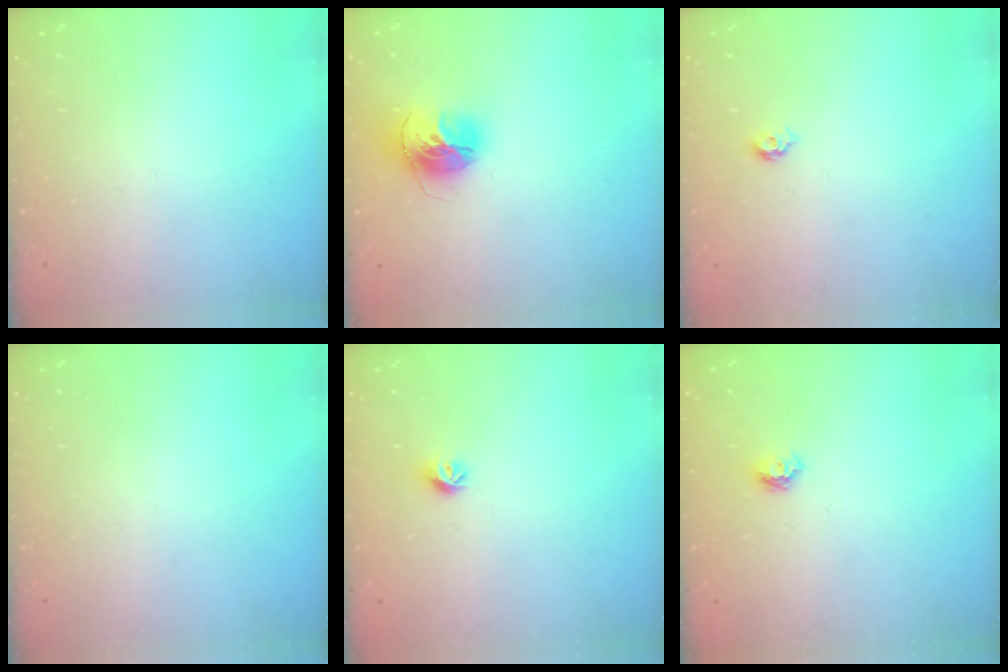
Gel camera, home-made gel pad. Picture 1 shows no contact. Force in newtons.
{"total": 14.3, "press": 14.3, "slide": 1.5}
{"total": 4.4, "press": 4.3, "slide": 0.9}
{"total": 0.0}
{"total": 6.0, "press": 6.0, "slide": 0.7}
{"total": 4.9, "press": 4.8, "slide": 0.6}